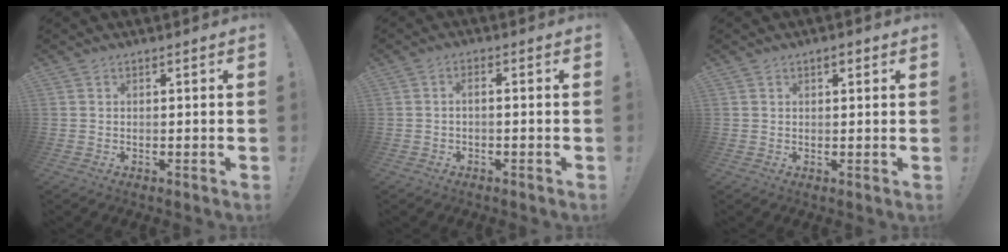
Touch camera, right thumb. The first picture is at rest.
{"total": 2.1, "force": [-1.3, 0.1, 1.7], "torque": [-0.029, 0.005, -0.024]}
{"total": 1.7, "force": [0.9, 0.8, 1.2], "torque": [-0.016, 0.000, 0.012]}